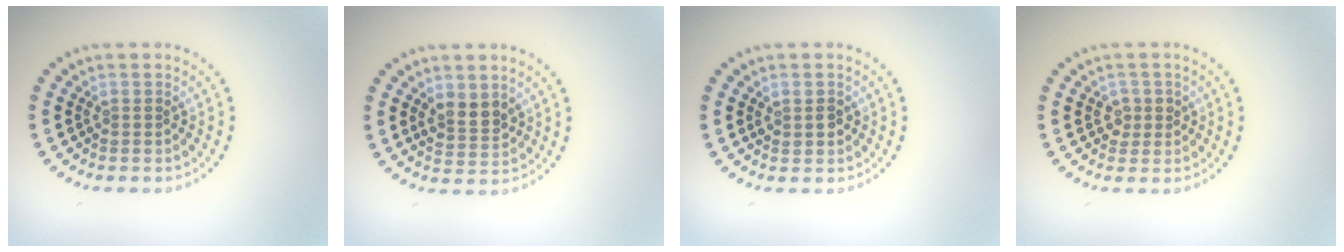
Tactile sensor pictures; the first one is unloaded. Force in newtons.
{"total": 2.4, "press": 2.2, "slide": 1.0}
{"total": 1.4, "press": 1.3, "slide": 0.2}
{"total": 1.6, "press": 1.4, "slide": 0.6}